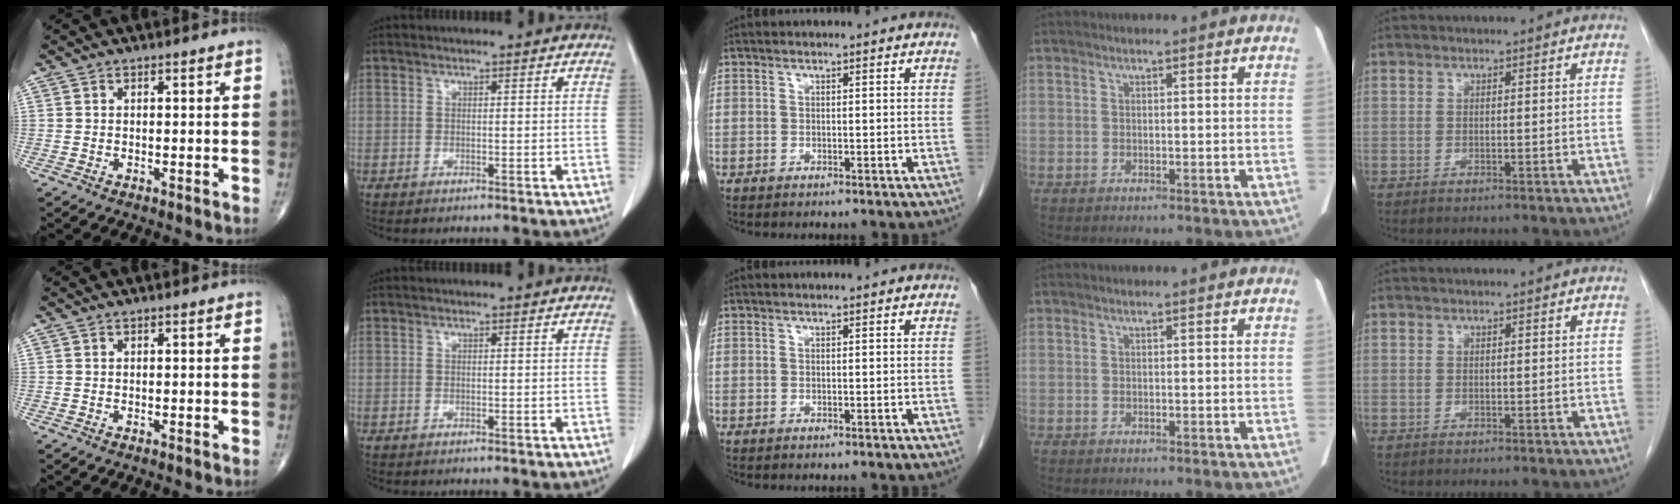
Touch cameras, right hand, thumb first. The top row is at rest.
{}